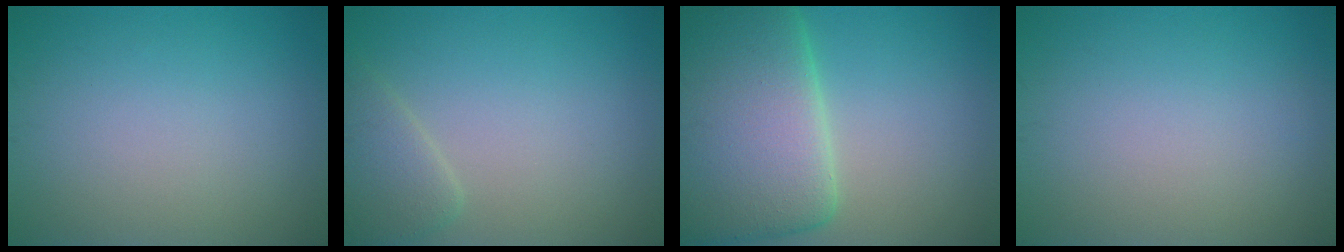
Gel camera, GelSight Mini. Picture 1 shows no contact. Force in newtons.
{"total": 2.4, "press": 2.4, "slide": 0.2}
{"total": 13.0, "press": 13.0, "slide": 0.7}
{"total": 0.0}